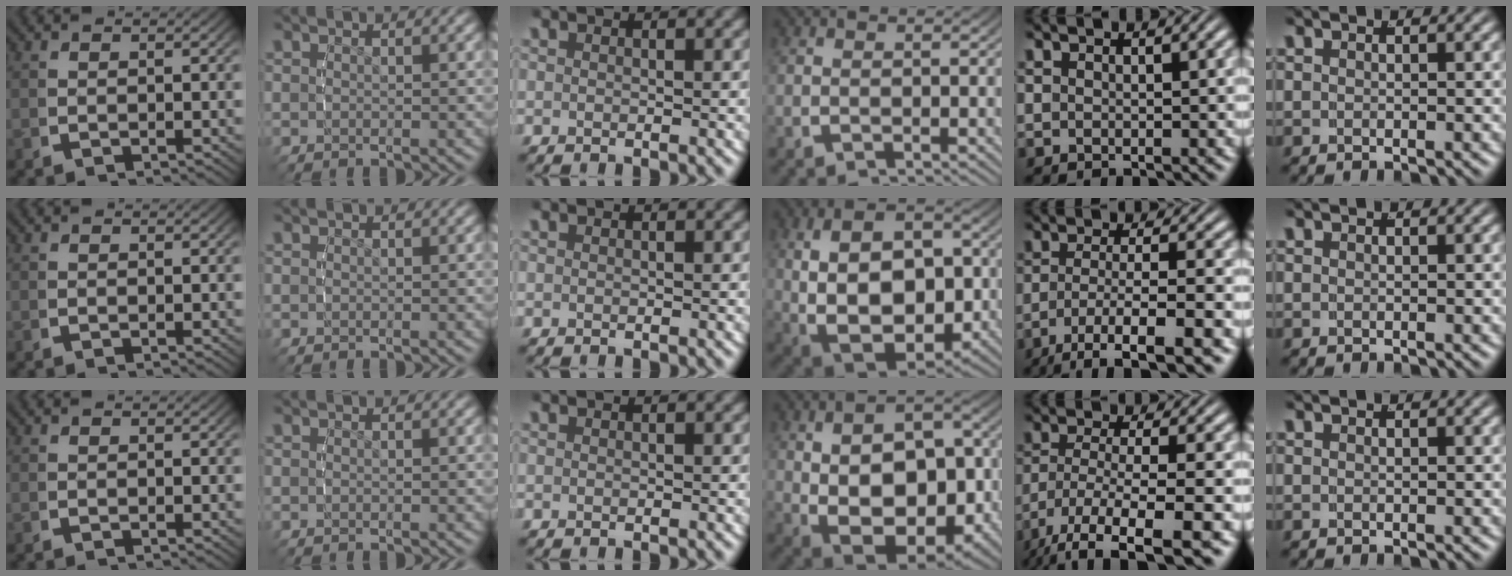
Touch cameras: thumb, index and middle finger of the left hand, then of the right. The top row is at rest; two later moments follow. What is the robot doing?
{"motion": "lift_and_place", "object": "bandage"}